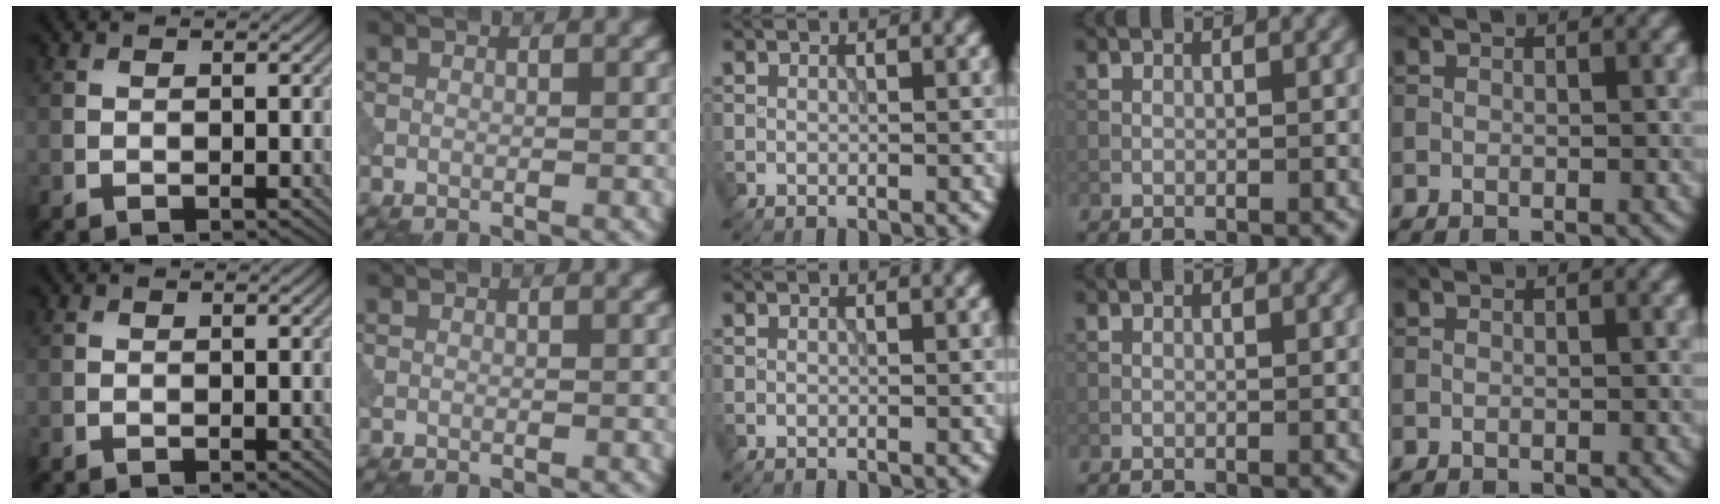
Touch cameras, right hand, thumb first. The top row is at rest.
{}